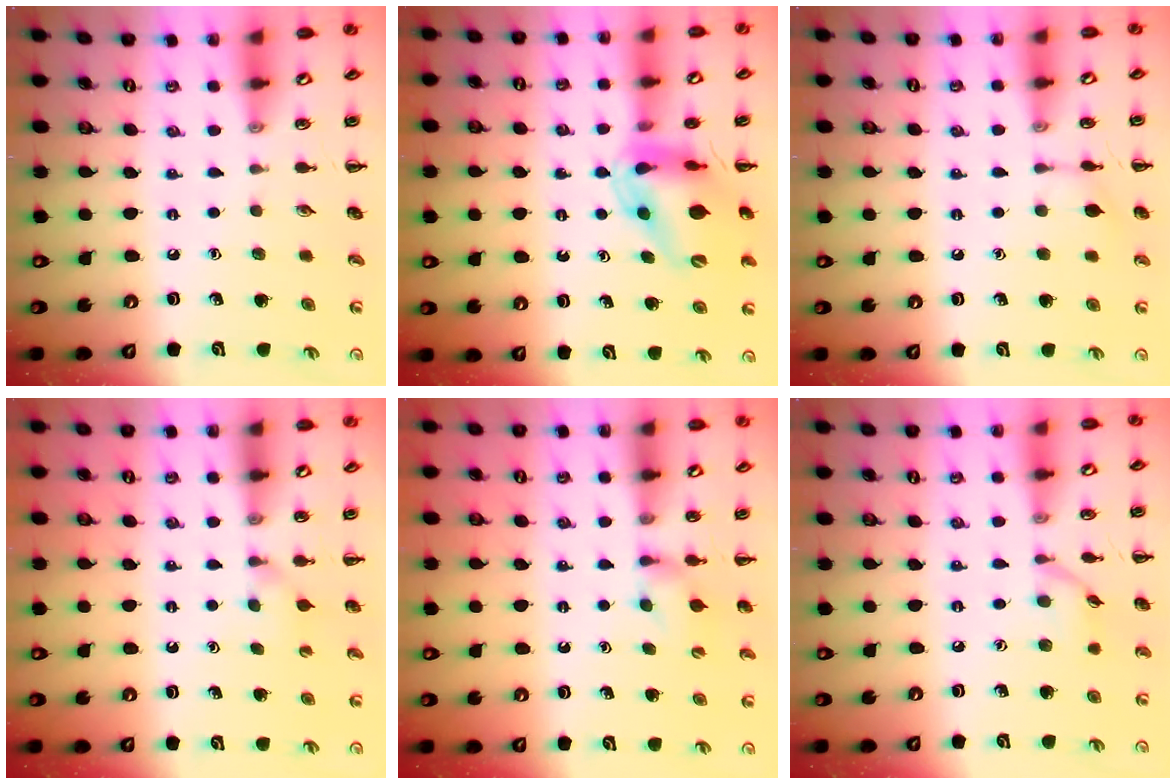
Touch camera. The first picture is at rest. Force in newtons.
{"total": 11.7, "press": 11.2, "slide": 3.4}
{"total": 6.0, "press": 5.9, "slide": 1.1}
{"total": 2.9, "press": 2.7, "slide": 1.2}
{"total": 5.2, "press": 5.1, "slide": 1.4}
{"total": 7.4, "press": 7.3, "slide": 0.8}